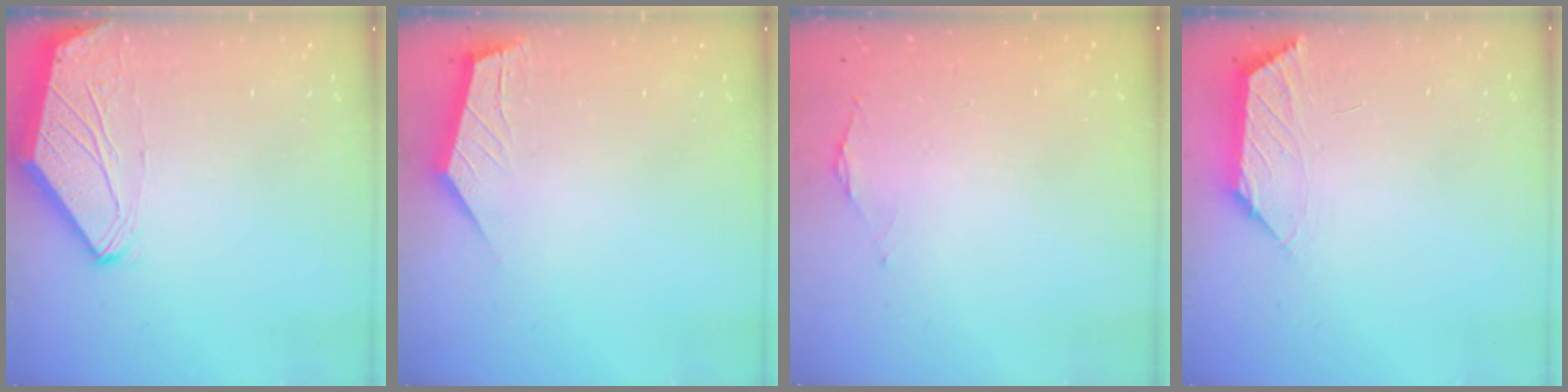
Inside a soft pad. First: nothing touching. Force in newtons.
{"total": 2.8, "press": 2.8, "slide": 0.4}
{"total": 0.5, "press": 0.4, "slide": 0.3}
{"total": 1.7, "press": 1.6, "slide": 0.5}